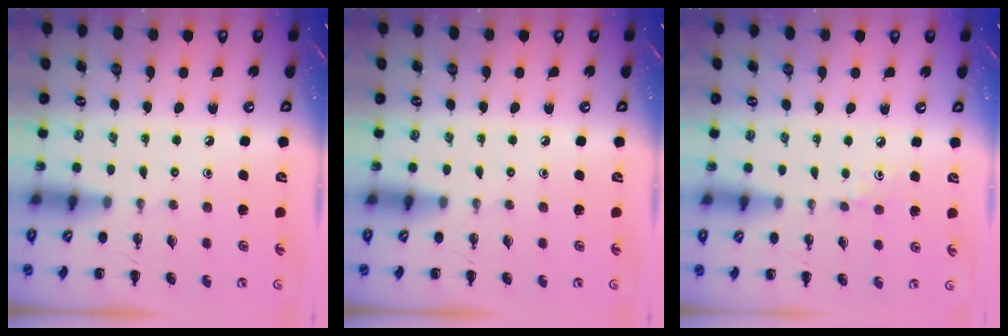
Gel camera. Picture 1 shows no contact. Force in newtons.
{"total": 0.0}
{"total": 3.4, "press": 3.3, "slide": 0.9}